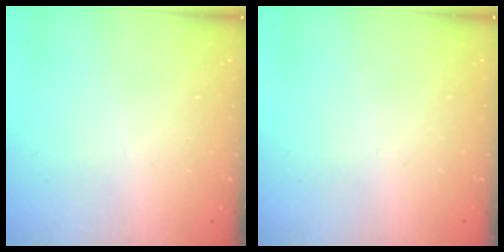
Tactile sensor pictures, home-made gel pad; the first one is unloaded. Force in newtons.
{"total": 0.0}